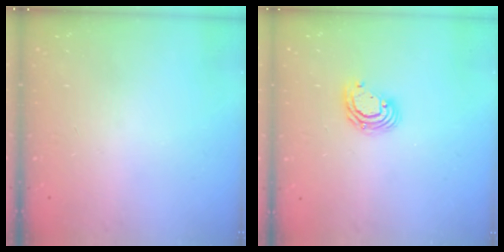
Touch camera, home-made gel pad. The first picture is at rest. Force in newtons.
{"total": 7.0, "press": 7.0, "slide": 0.8}